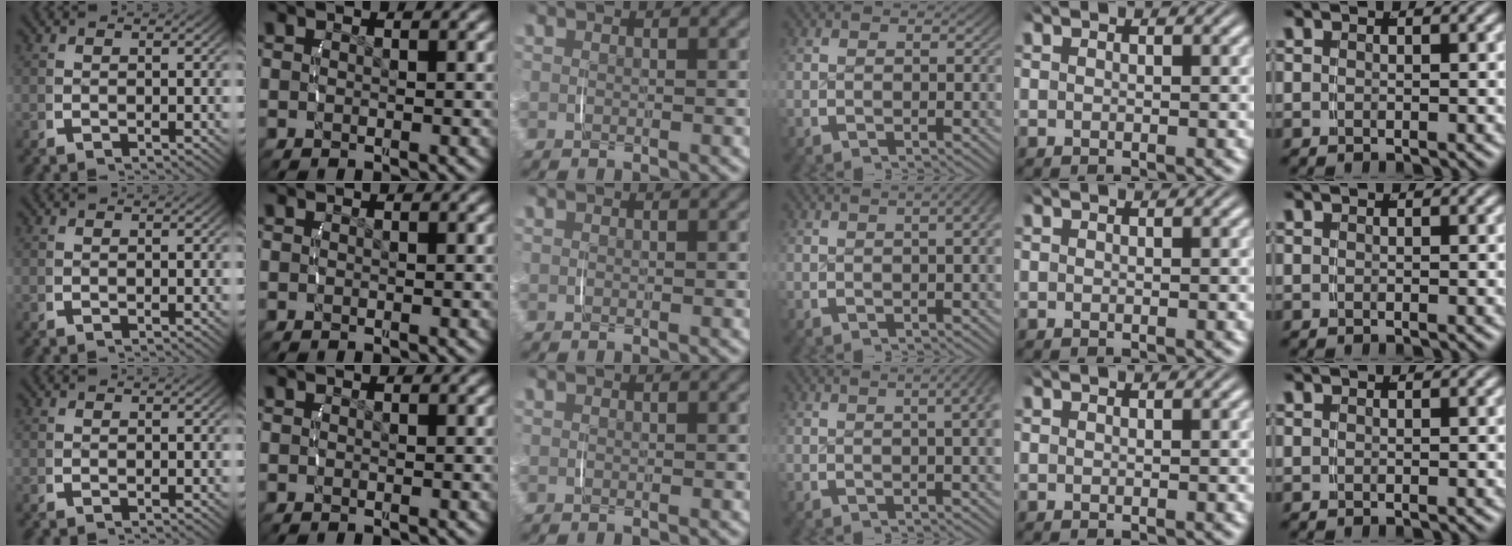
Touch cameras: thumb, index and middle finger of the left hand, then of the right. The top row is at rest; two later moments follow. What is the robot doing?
{"motion": "lift_and_place", "object": "measuring cup"}